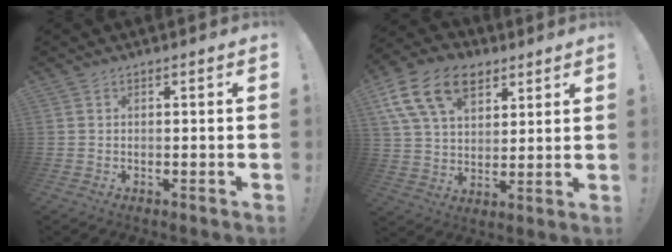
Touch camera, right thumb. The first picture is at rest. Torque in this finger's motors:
{"motor_torque": [0.17, 1.67, 0.55, -0.15, 0.47]}